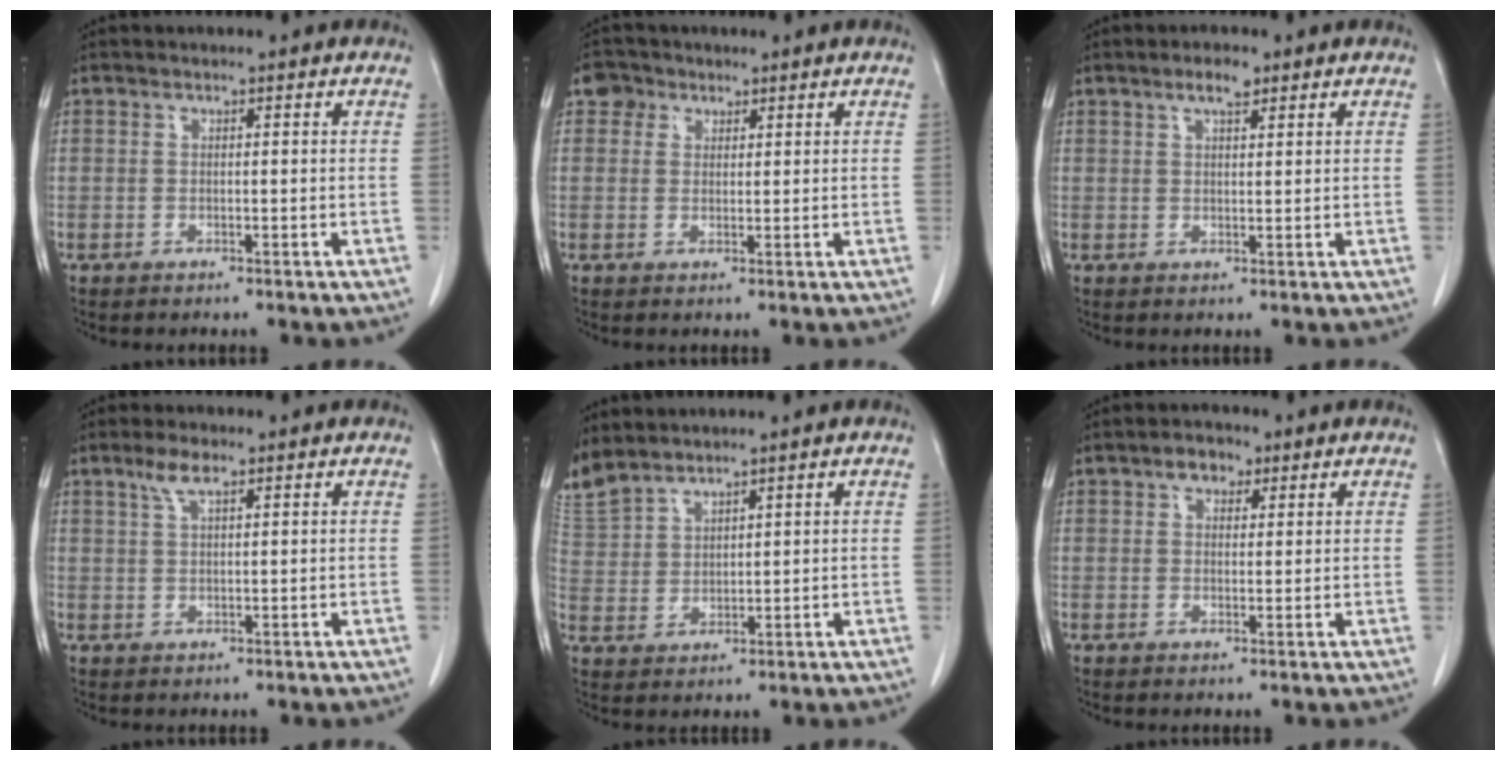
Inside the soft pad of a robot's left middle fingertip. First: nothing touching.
{"total": 3.1, "force": [1.7, 2.5, 0.6], "torque": [-0.007, 0.008, 0.025]}
{"total": 2.8, "force": [1.8, 0.8, 1.9], "torque": [-0.037, 0.004, 0.031]}
{"total": 2.9, "force": [1.8, 0.7, 2.1], "torque": [-0.048, 0.007, 0.039]}
{"total": 6.0, "force": [5.9, 0.9, 0.7], "torque": [-0.034, 0.010, 0.134]}
{"total": 2.9, "force": [1.6, 1.9, 1.6], "torque": [-0.028, 0.012, 0.026]}